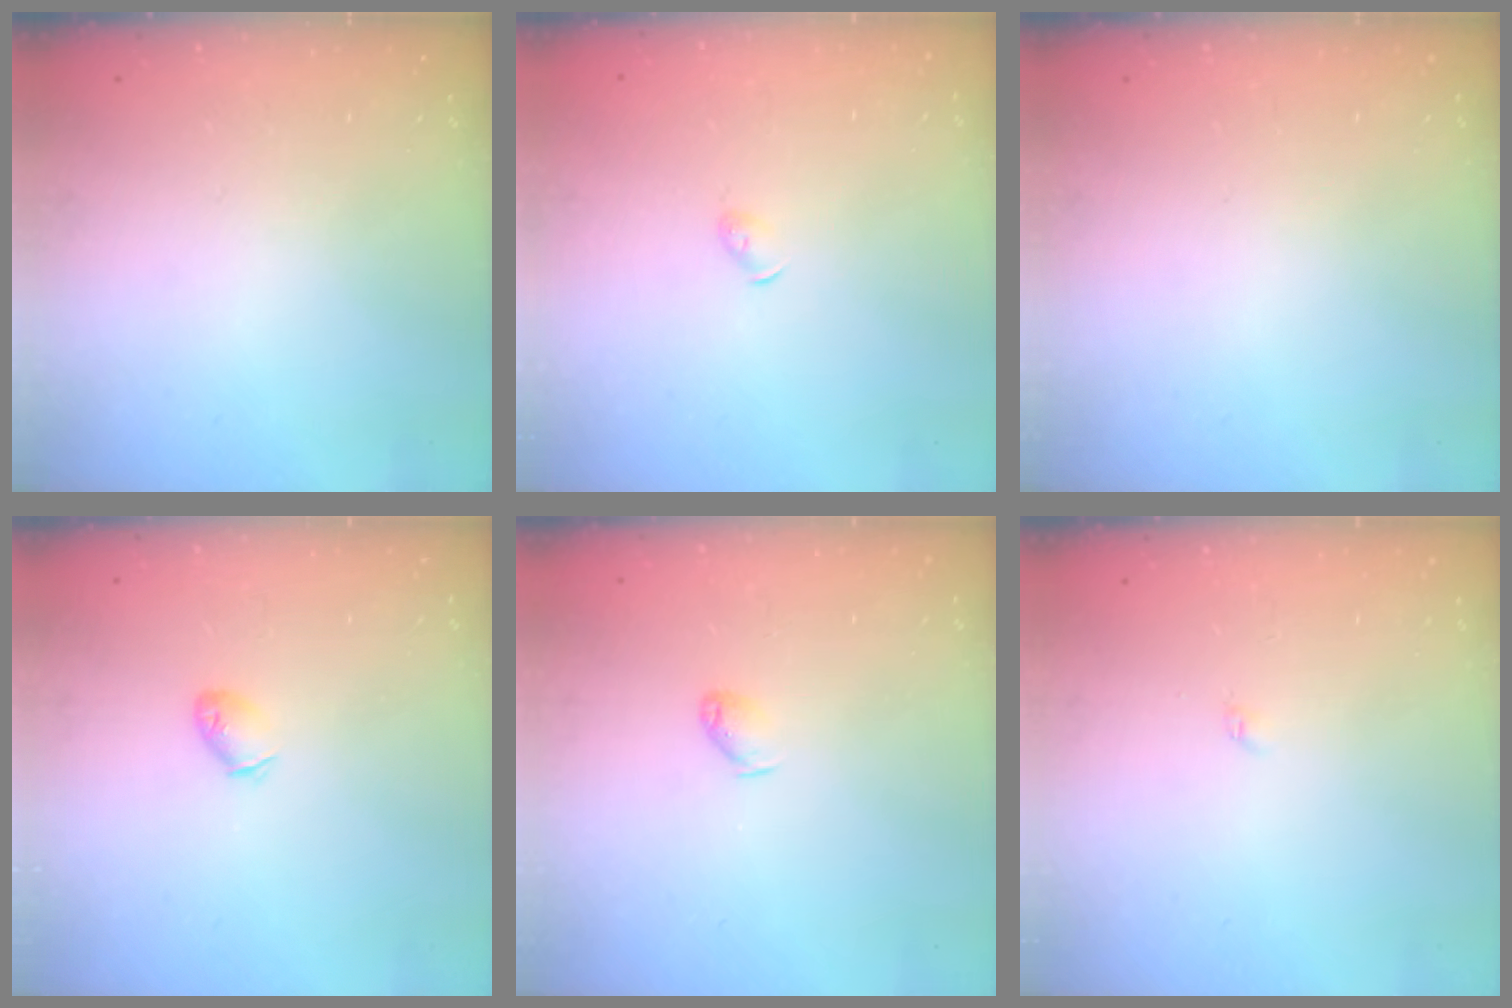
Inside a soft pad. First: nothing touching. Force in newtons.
{"total": 3.5, "press": 3.5, "slide": 0.8}
{"total": 0.0}
{"total": 4.1, "press": 4.0, "slide": 0.9}
{"total": 3.9, "press": 3.8, "slide": 0.5}
{"total": 2.1, "press": 2.0, "slide": 0.3}